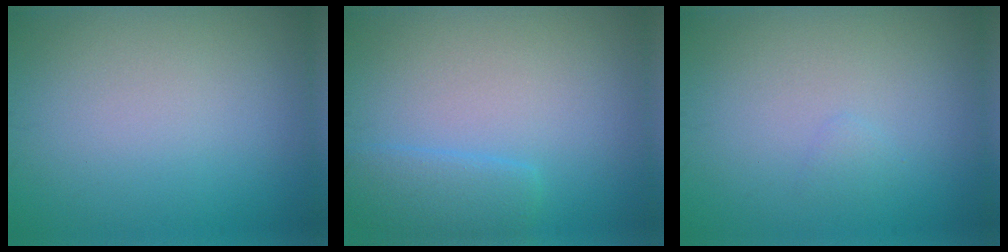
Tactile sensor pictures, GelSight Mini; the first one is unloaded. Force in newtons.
{"total": 2.5, "press": 2.5, "slide": 0.3}
{"total": 0.5, "press": 0.5, "slide": 0.1}